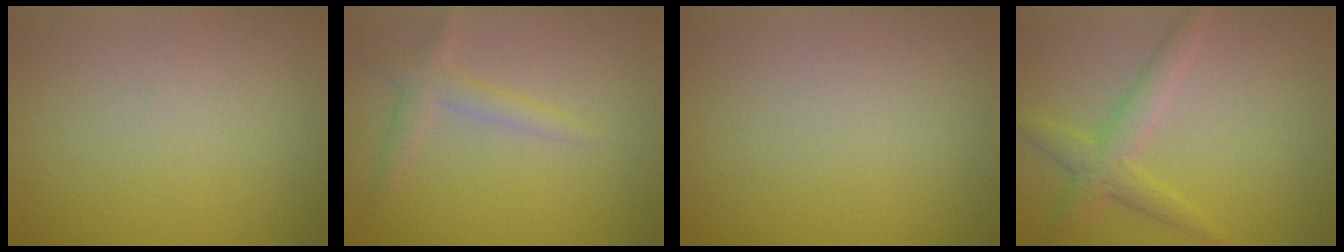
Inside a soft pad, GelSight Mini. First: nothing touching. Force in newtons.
{"total": 1.9, "press": 1.9, "slide": 0.1}
{"total": 0.0}
{"total": 3.0, "press": 3.0, "slide": 0.1}